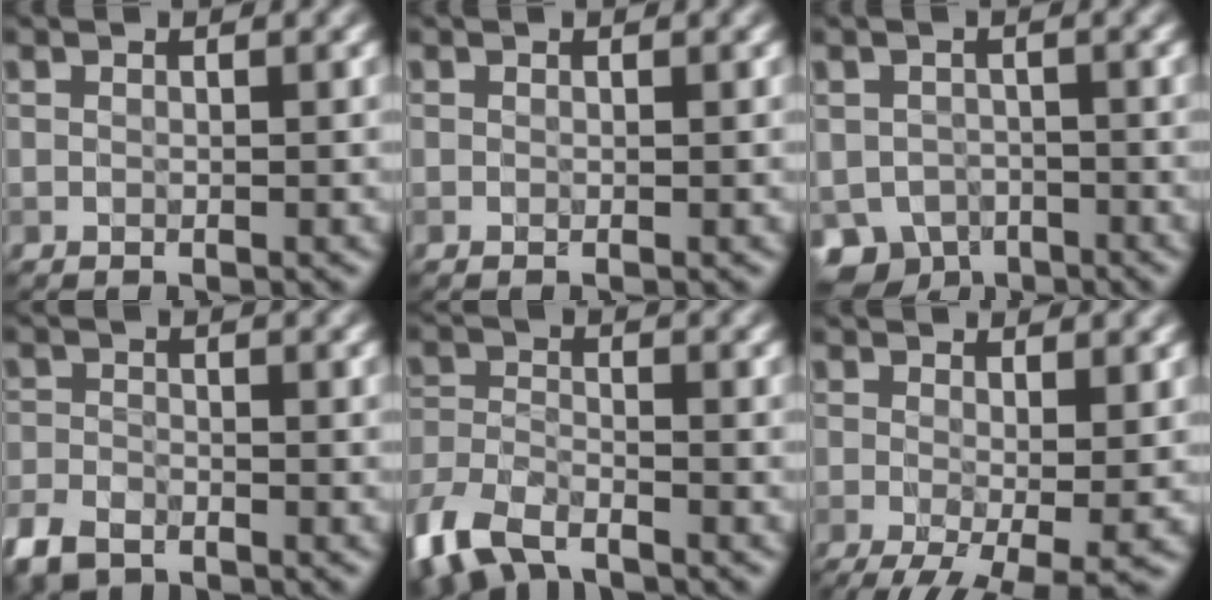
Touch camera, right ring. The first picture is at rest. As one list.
[{"total": 0.0}, {"total": 4.8, "force": [-3.1, 3.4, 1.2], "torque": [-0.009, -0.012, -0.047]}, {"total": 3.3, "force": [-2.7, 1.6, 1.2], "torque": [-0.025, -0.008, -0.061]}, {"total": 5.8, "force": [-4.6, 2.5, 2.6], "torque": [-0.055, -0.009, -0.099]}, {"total": 6.0, "force": [-1.4, 2.1, 5.5], "torque": [-0.100, -0.019, -0.014]}]